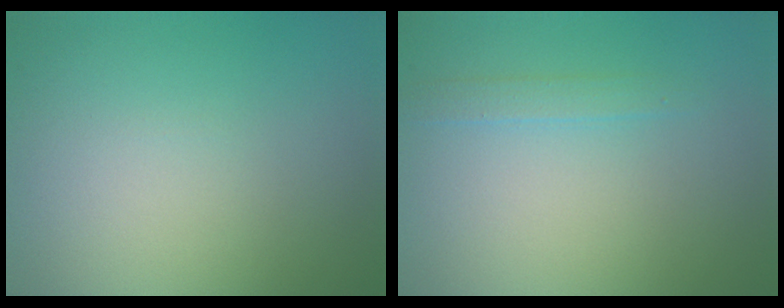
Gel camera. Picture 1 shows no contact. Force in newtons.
{"total": 1.1, "press": 1.1, "slide": 0.0}